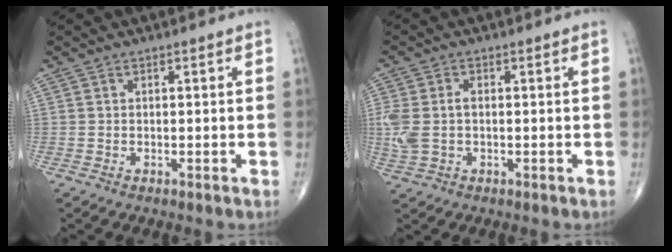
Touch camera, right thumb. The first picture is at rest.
{"total": 6.4, "force": [-0.1, 4.1, 5.0], "torque": [-0.131, 0.014, 0.002]}